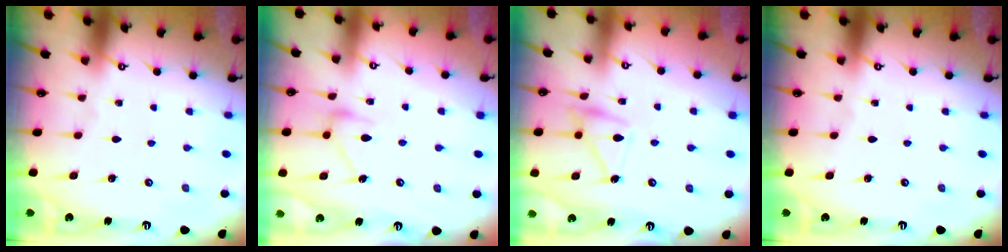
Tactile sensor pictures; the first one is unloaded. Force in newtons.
{"total": 13.3, "press": 13.2, "slide": 0.6}
{"total": 13.6, "press": 13.6, "slide": 0.9}
{"total": 0.0}